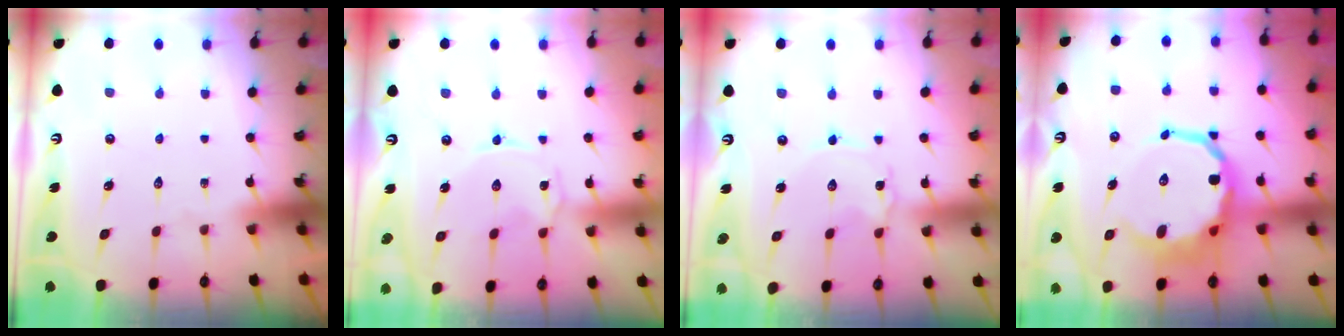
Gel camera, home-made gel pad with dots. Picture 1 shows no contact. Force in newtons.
{"total": 0.8, "press": 0.8, "slide": 0.3}
{"total": 1.2, "press": 1.1, "slide": 0.2}
{"total": 12.9, "press": 12.5, "slide": 3.1}